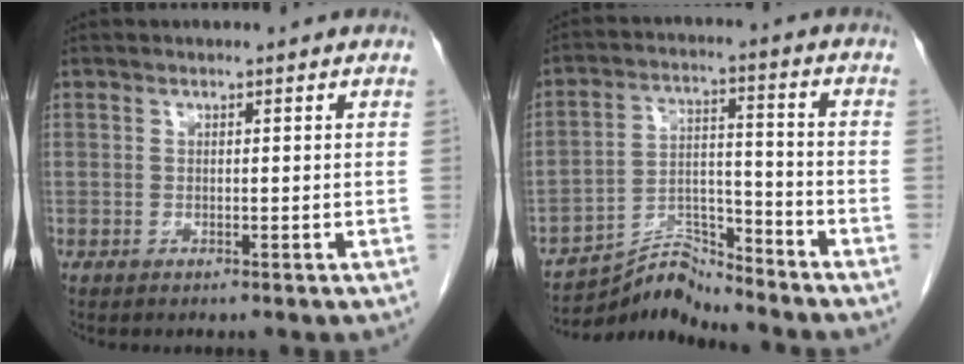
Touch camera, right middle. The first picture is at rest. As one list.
[{"total": 7.8, "force": [-7.8, -0.6, -0.6], "torque": [0.007, 0.024, -0.139]}]